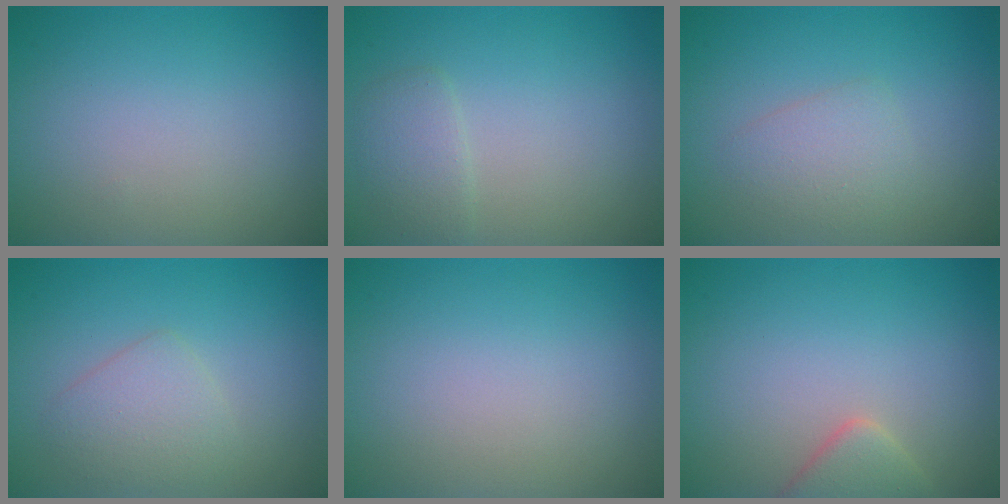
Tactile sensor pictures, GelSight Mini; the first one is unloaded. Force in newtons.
{"total": 1.8, "press": 1.8, "slide": 0.2}
{"total": 2.1, "press": 2.1, "slide": 0.1}
{"total": 2.5, "press": 2.5, "slide": 0.1}
{"total": 0.0}
{"total": 2.5, "press": 2.5, "slide": 0.2}